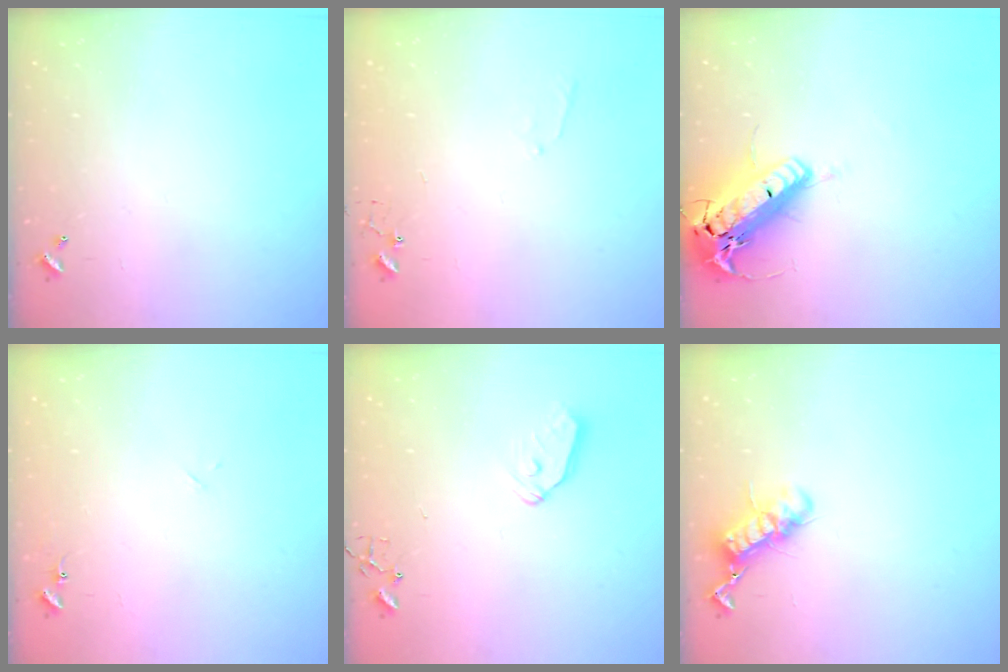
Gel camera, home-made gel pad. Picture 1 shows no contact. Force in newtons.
{"total": 5.1, "press": 5.1, "slide": 0.5}
{"total": 22.0, "press": 21.5, "slide": 4.5}
{"total": 7.8, "press": 7.8, "slide": 0.6}
{"total": 7.7, "press": 7.7, "slide": 0.4}
{"total": 11.9, "press": 11.9, "slide": 0.8}